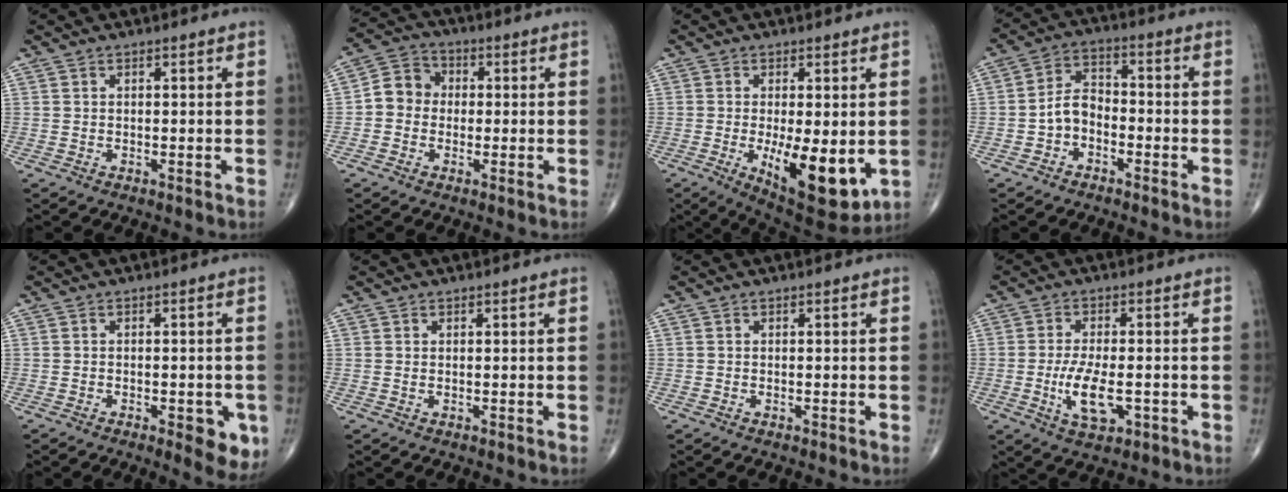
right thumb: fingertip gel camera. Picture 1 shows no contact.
{"total": 6.5, "force": [-0.6, 5.8, 2.9], "torque": [-0.028, 0.024, -0.026]}
{"total": 13.6, "force": [-2.6, 5.2, 12.3], "torque": [-0.176, -0.029, -0.024]}
{"total": 6.3, "force": [-2.3, 4.5, 3.8], "torque": [-0.054, 0.034, -0.054]}
{"total": 6.4, "force": [-2.3, 2.6, 5.3], "torque": [-0.048, -0.003, -0.023]}
{"total": 0.0}
{"total": 0.0}
{"total": 8.0, "force": [-2.0, 3.6, 6.9], "torque": [-0.128, -0.004, -0.029]}